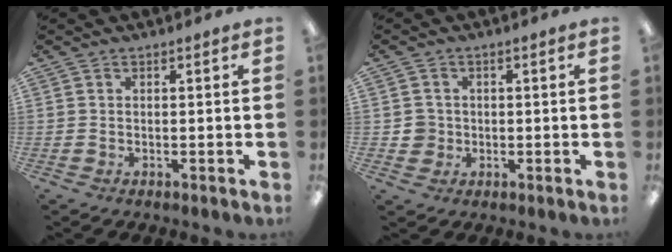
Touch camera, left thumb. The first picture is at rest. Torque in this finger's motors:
{"motor_torque": [-0.02, 0.02, -0.04, -0.07, -0.02]}